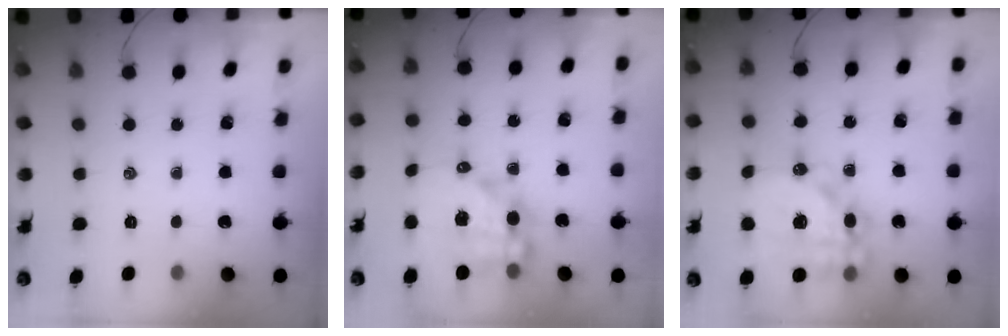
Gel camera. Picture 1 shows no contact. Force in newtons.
{"total": 12.3, "press": 12.0, "slide": 3.0}
{"total": 18.7, "press": 18.3, "slide": 4.0}